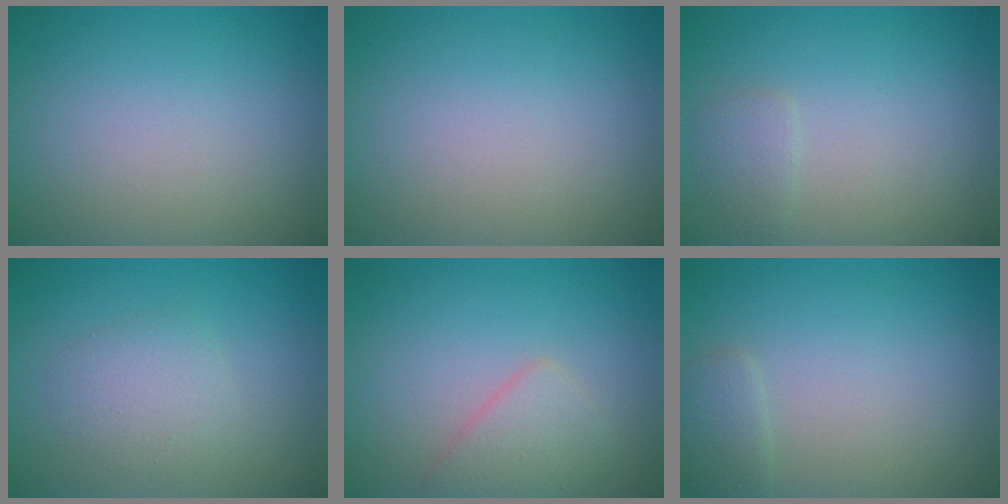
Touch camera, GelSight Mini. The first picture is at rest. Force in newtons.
{"total": 0.0}
{"total": 1.3, "press": 1.3, "slide": 0.1}
{"total": 2.3, "press": 2.3, "slide": 0.1}
{"total": 2.5, "press": 2.5, "slide": 0.1}
{"total": 1.4, "press": 1.4, "slide": 0.1}